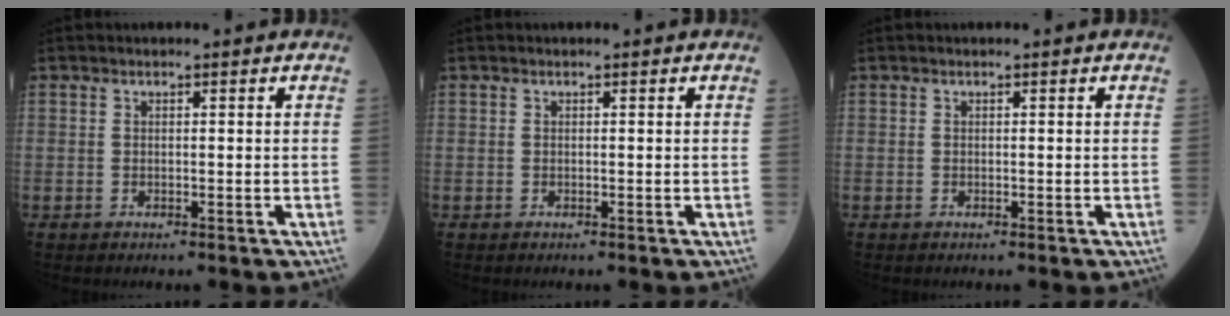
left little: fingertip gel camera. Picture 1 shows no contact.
{"total": 0.0}
{"total": 0.0}